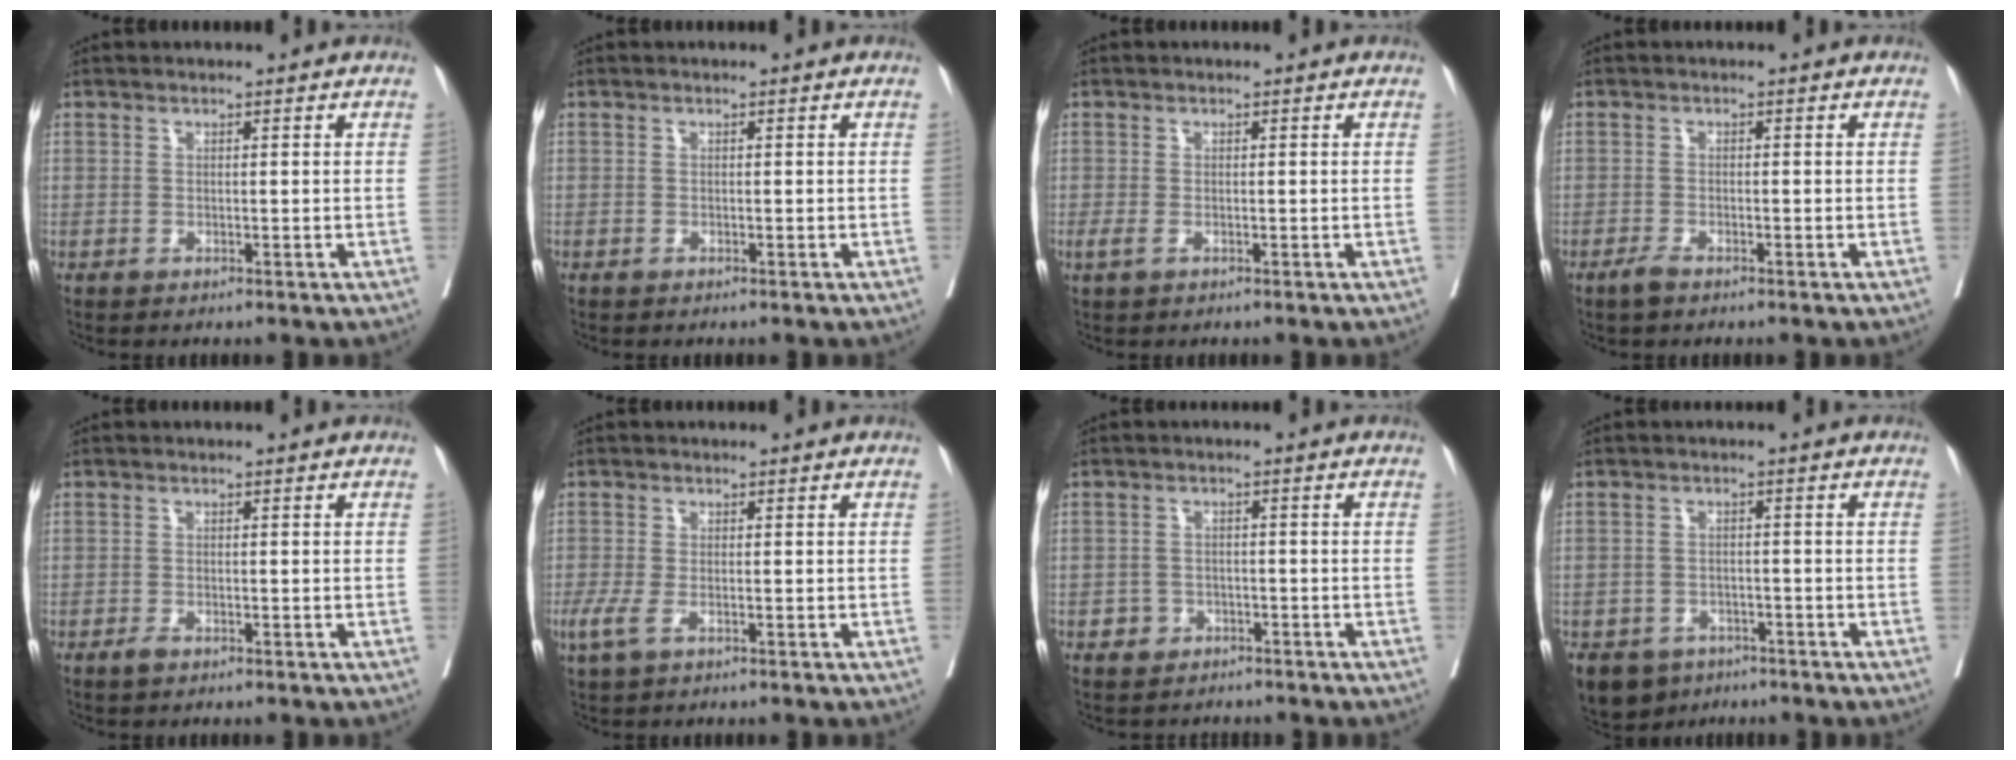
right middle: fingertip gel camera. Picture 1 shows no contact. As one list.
[{"total": 0.0}, {"total": 1.6, "force": [-0.6, 0.7, 1.3], "torque": [-0.035, -0.006, -0.011]}, {"total": 1.7, "force": [-1.3, 0.4, 1.0], "torque": [-0.024, -0.002, -0.024]}, {"total": 1.1, "force": [-0.8, 0.4, 0.7], "torque": [-0.017, -0.001, -0.012]}, {"total": 2.9, "force": [-1.2, 1.2, 2.3], "torque": [-0.061, -0.009, -0.023]}, {"total": 2.4, "force": [-1.6, 1.7, 0.0], "torque": [-0.014, 0.006, -0.025]}, {"total": 6.4, "force": [-4.4, 4.4, 1.3], "torque": [-0.021, 0.001, -0.065]}]